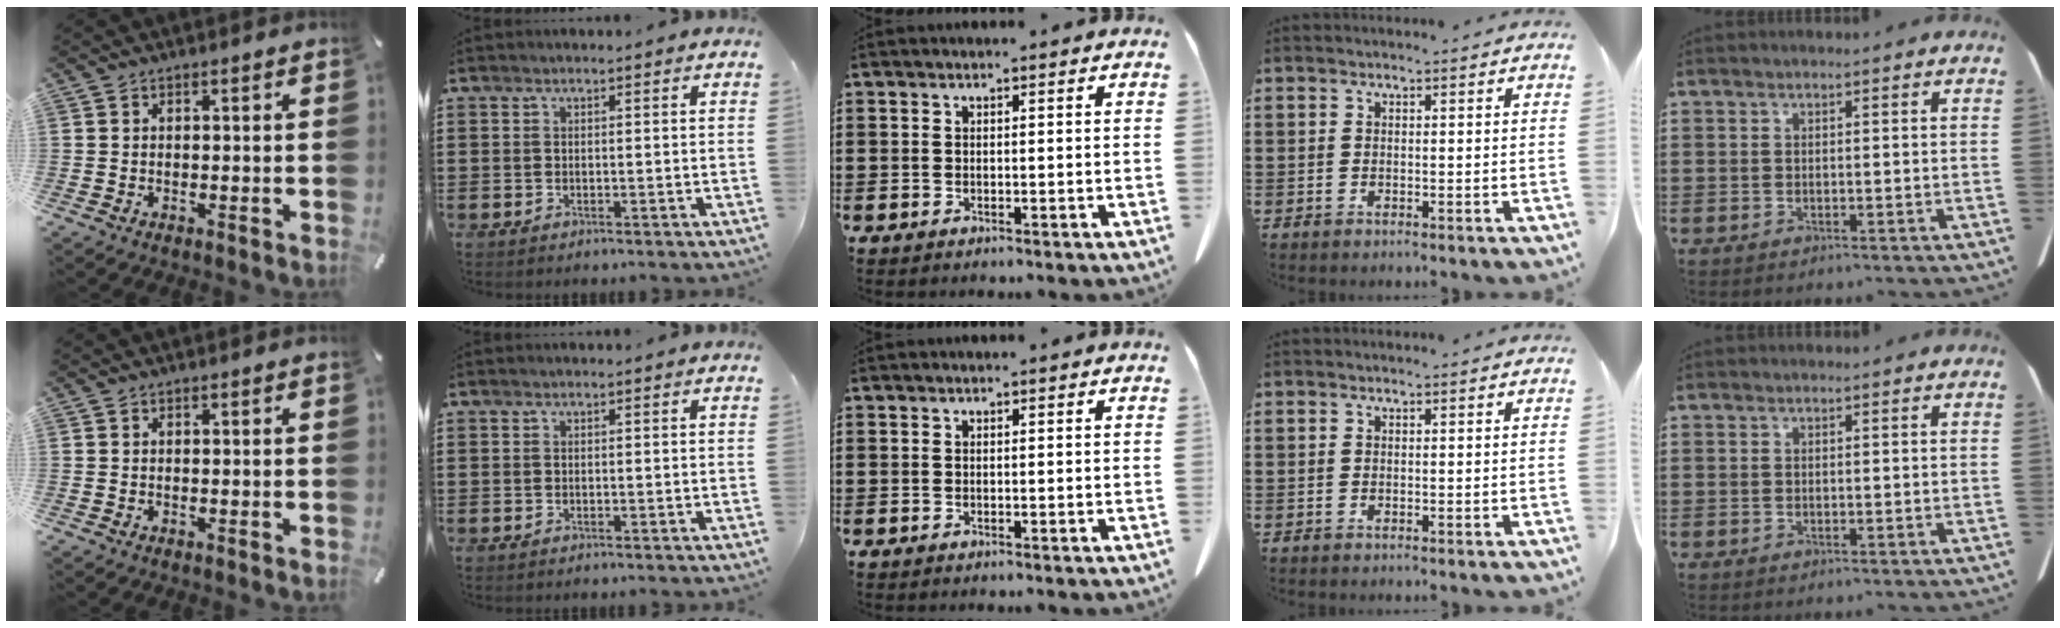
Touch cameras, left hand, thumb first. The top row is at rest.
{}